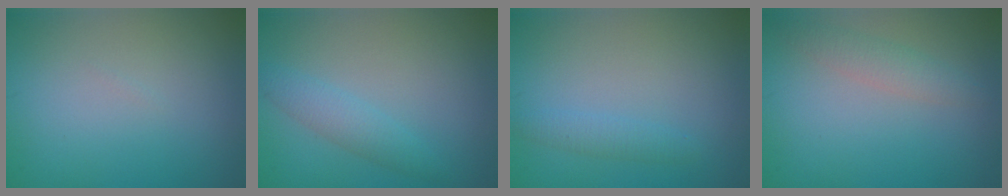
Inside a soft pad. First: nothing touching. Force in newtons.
{"total": 2.2, "press": 2.2, "slide": 0.1}
{"total": 1.4, "press": 1.4, "slide": 0.1}
{"total": 2.0, "press": 2.0, "slide": 0.1}